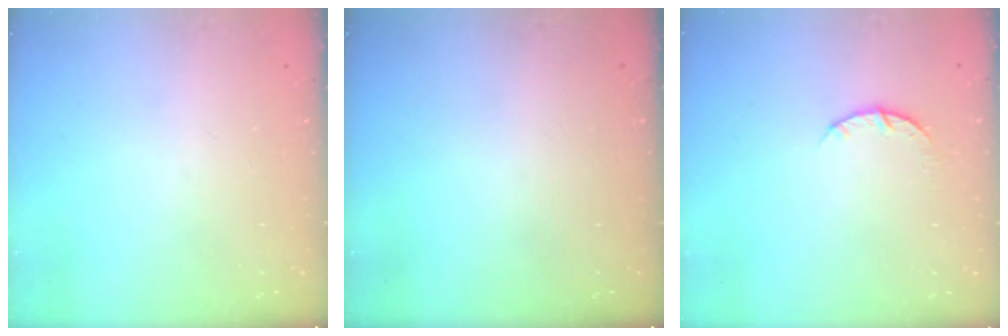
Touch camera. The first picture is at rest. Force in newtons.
{"total": 0.0}
{"total": 4.3, "press": 4.2, "slide": 0.6}